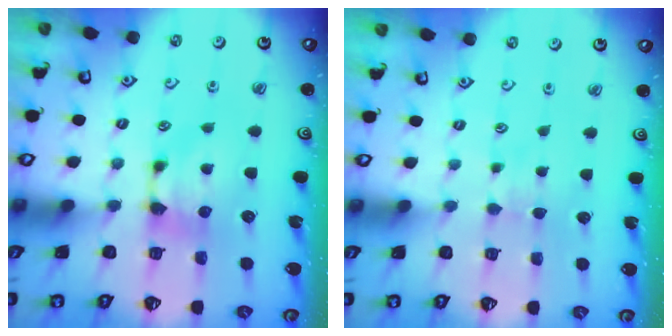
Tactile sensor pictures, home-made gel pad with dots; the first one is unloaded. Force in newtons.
{"total": 2.1, "press": 2.1, "slide": 0.3}